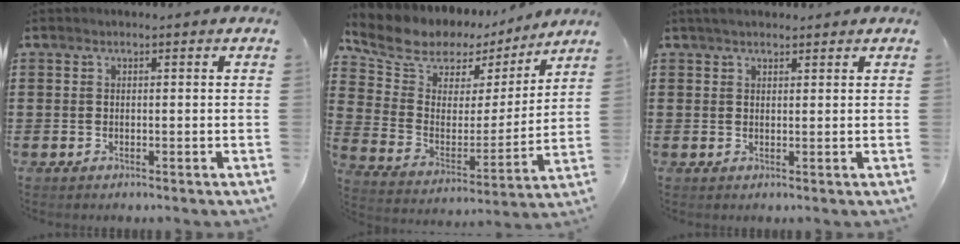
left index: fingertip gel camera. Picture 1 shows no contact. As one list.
[{"total": 7.3, "force": [6.0, 4.0, 1.2], "torque": [-0.069, -0.042, 0.105]}, {"total": 1.9, "force": [1.7, 0.7, 0.5], "torque": [-0.014, 0.006, 0.033]}]